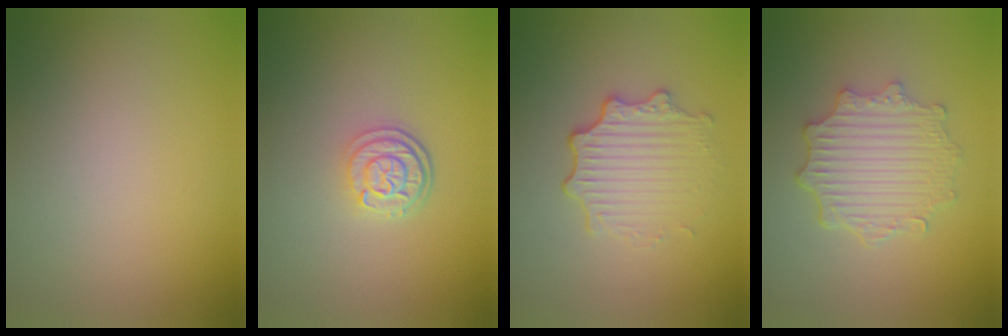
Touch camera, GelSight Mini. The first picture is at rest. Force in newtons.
{"total": 3.0, "press": 2.5, "slide": 1.6}
{"total": 3.5, "press": 2.8, "slide": 2.1}
{"total": 4.6, "press": 3.8, "slide": 2.6}